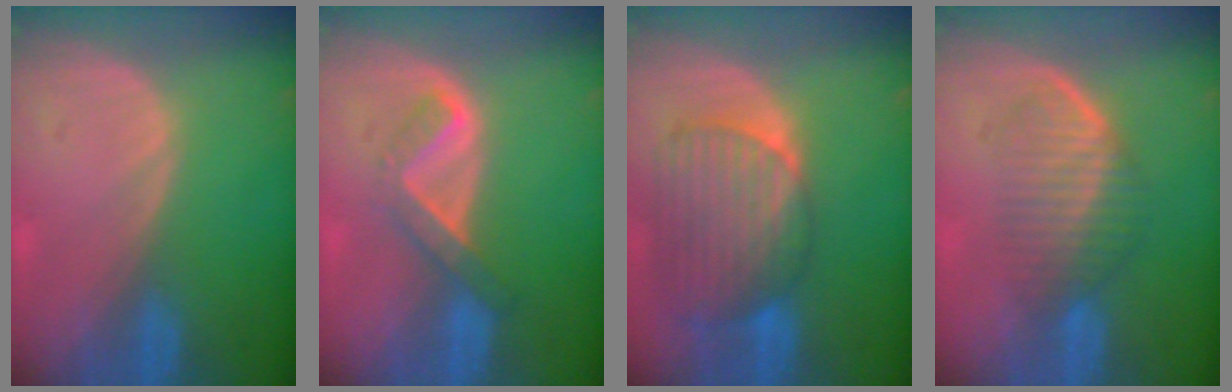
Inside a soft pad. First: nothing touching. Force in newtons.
{"total": 5.2, "press": 4.5, "slide": 2.6}
{"total": 10.1, "press": 8.6, "slide": 5.3}
{"total": 6.0, "press": 5.7, "slide": 1.9}